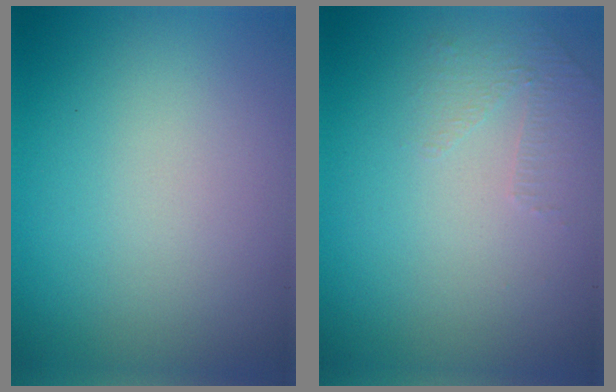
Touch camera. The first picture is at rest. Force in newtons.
{"total": 1.1, "press": 0.6, "slide": 1.0}